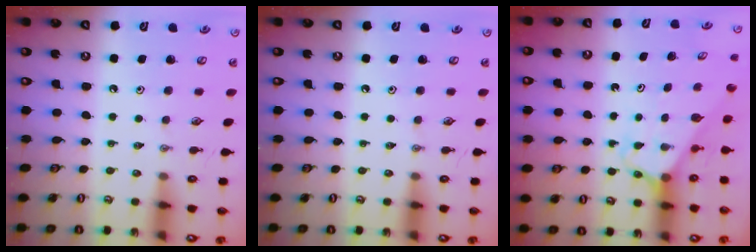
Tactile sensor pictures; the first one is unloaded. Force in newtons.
{"total": 0.0}
{"total": 2.5, "press": 2.5, "slide": 0.2}